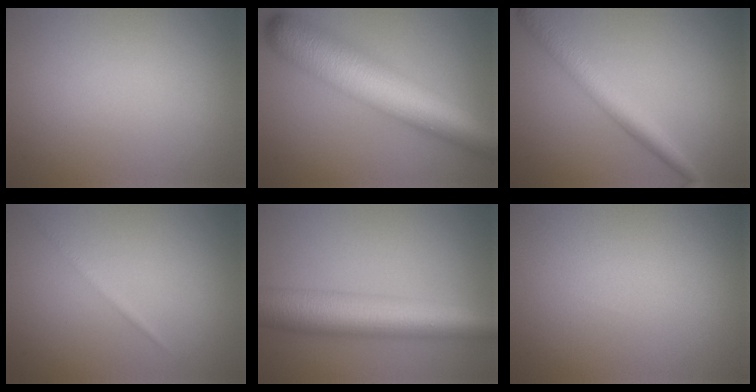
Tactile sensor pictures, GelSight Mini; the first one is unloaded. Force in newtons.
{"total": 11.9, "press": 11.9, "slide": 0.2}
{"total": 3.6, "press": 3.6, "slide": 0.1}
{"total": 0.7, "press": 0.7, "slide": 0.1}
{"total": 10.1, "press": 10.1, "slide": 0.1}
{"total": 0.0}